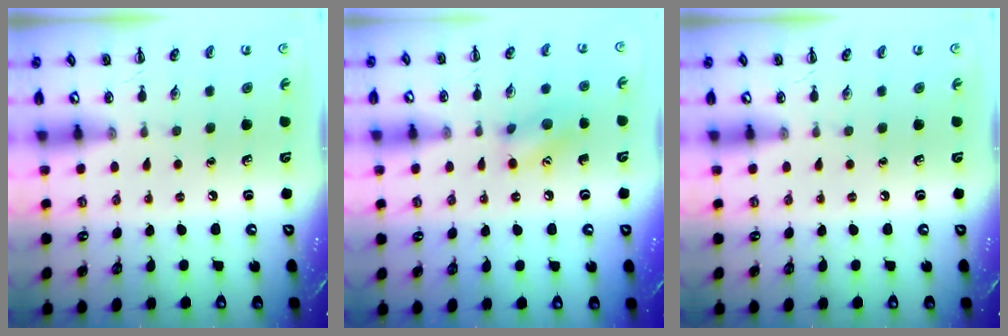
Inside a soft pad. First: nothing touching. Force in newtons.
{"total": 9.6, "press": 9.6, "slide": 0.5}
{"total": 0.0}